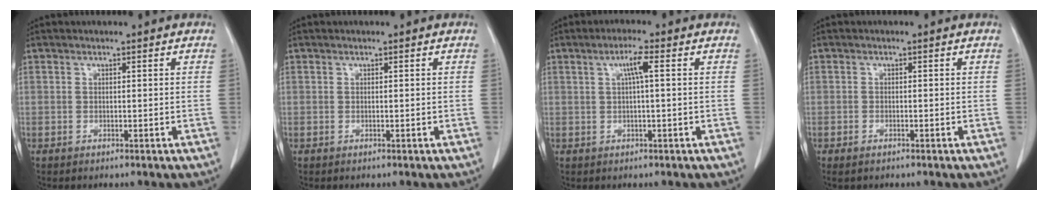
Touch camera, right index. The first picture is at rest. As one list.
[{"total": 0.0}, {"total": 3.4, "force": [0.9, 0.4, 3.2], "torque": [-0.064, 0.008, 0.017]}, {"total": 2.0, "force": [-1.1, 1.1, 1.2], "torque": [-0.028, -0.001, -0.012]}]